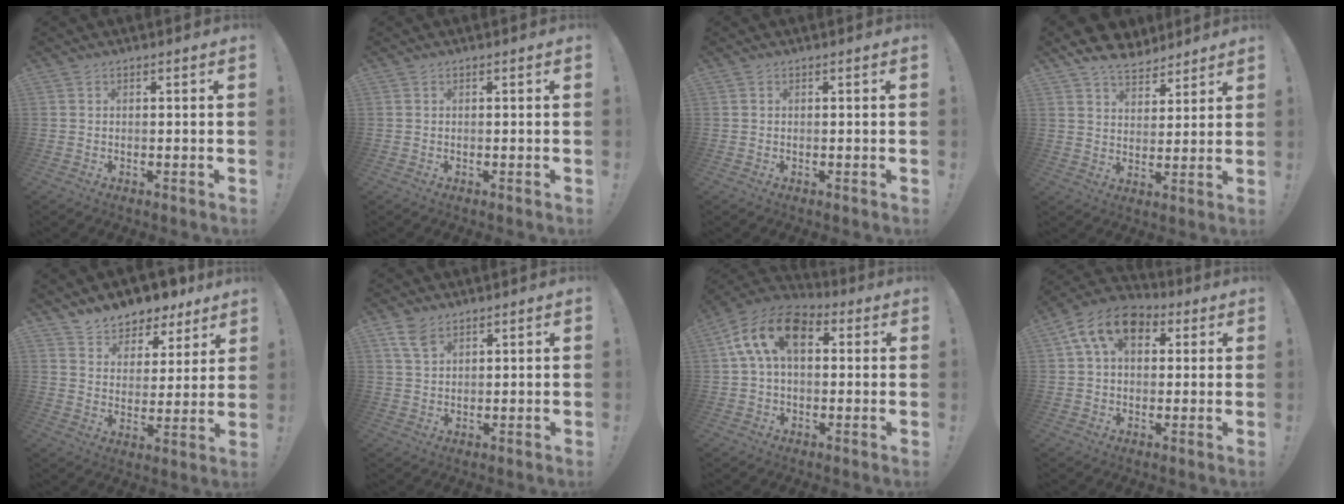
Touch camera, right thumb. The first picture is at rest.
{"total": 0.0}
{"total": 0.0}
{"total": 8.3, "force": [6.8, 4.1, 2.5], "torque": [-0.044, -0.044, 0.131]}
{"total": 8.1, "force": [7.1, 3.8, 0.8], "torque": [-0.023, -0.063, 0.135]}
{"total": 5.5, "force": [3.7, 2.7, 3.0], "torque": [-0.051, -0.016, 0.070]}
{"total": 15.7, "force": [4.9, 9.6, 11.5], "torque": [-0.209, 0.002, 0.088]}
{"total": 13.0, "force": [4.7, 8.8, 8.4], "torque": [-0.132, -0.003, 0.089]}